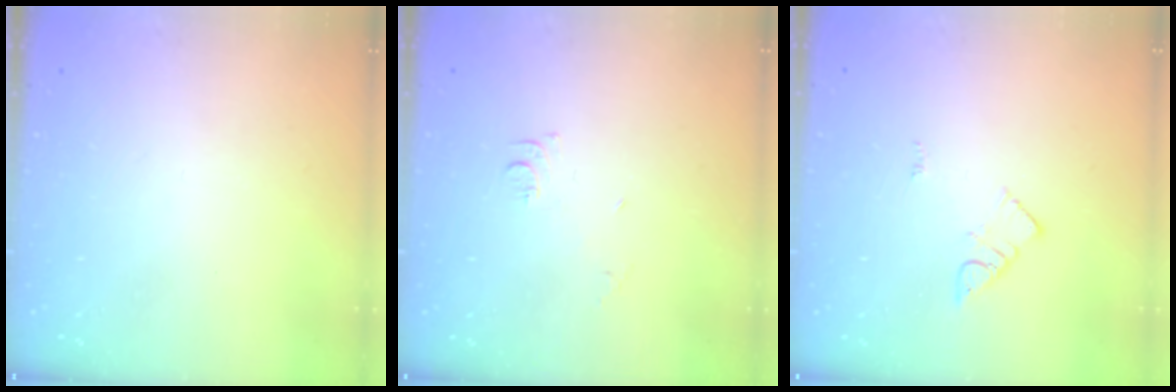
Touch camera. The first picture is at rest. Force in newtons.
{"total": 5.7, "press": 5.7, "slide": 0.6}
{"total": 3.1, "press": 3.1, "slide": 0.2}